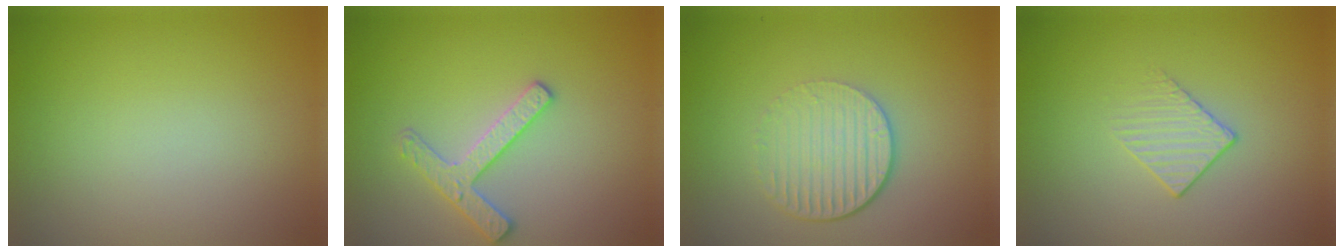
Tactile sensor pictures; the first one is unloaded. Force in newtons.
{"total": 2.6, "press": 2.6, "slide": 0.3}
{"total": 4.3, "press": 2.8, "slide": 3.2}
{"total": 1.5, "press": 0.9, "slide": 1.2}